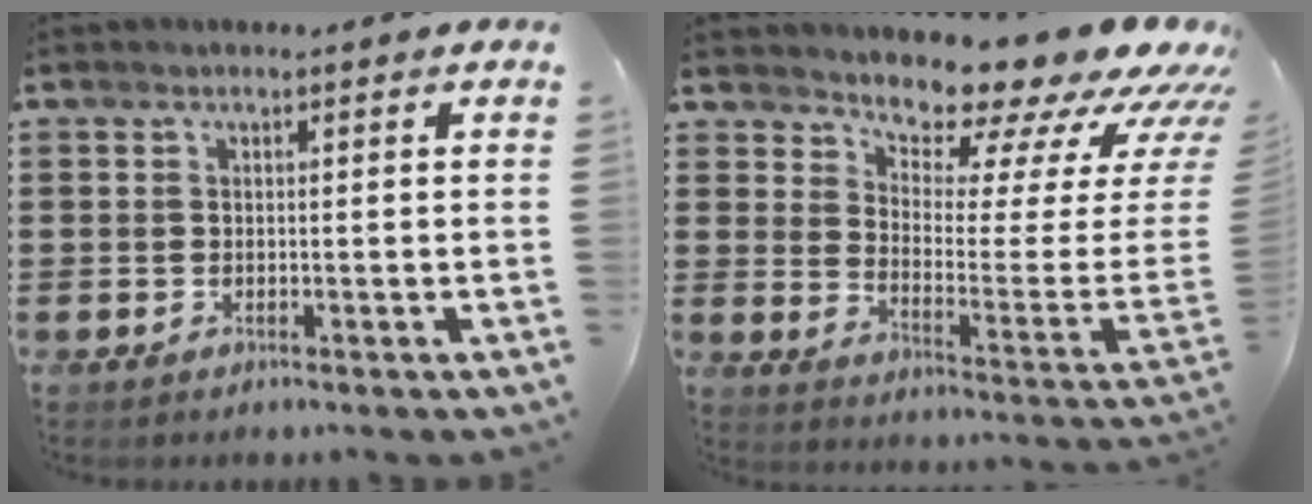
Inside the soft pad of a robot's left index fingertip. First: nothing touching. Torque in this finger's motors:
{"motor_torque": [2.14, 0.00, 0.37, -0.01]}